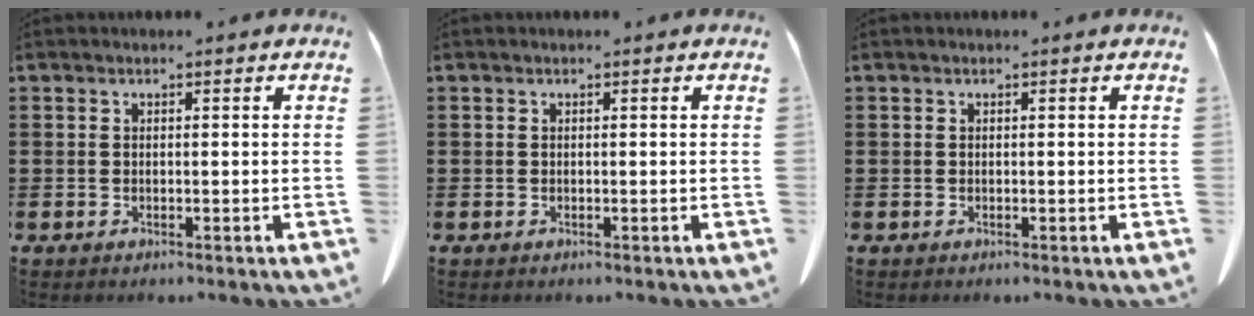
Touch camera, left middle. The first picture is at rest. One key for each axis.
{"total": 0.0}
{"total": 0.0}